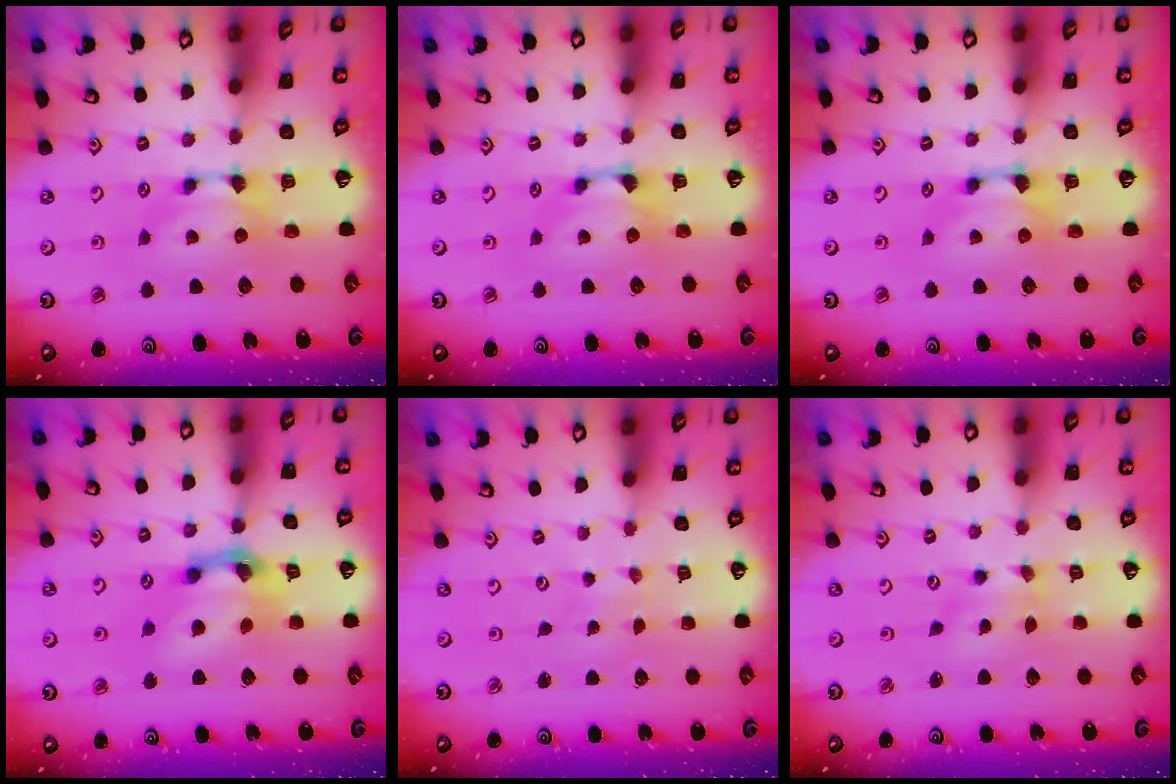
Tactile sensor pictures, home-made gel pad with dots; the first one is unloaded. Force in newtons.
{"total": 0.8, "press": 0.3, "slide": 0.7}
{"total": 0.6, "press": 0.4, "slide": 0.5}
{"total": 6.6, "press": 6.2, "slide": 2.3}
{"total": 5.9, "press": 5.9, "slide": 0.2}
{"total": 2.3, "press": 2.1, "slide": 0.9}